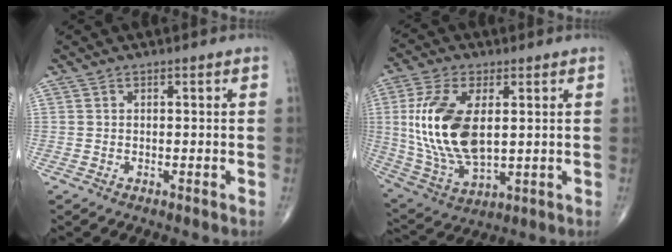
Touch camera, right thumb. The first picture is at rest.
{"total": 17.4, "force": [2.3, 8.9, 14.7], "torque": [-0.304, -0.017, 0.054]}